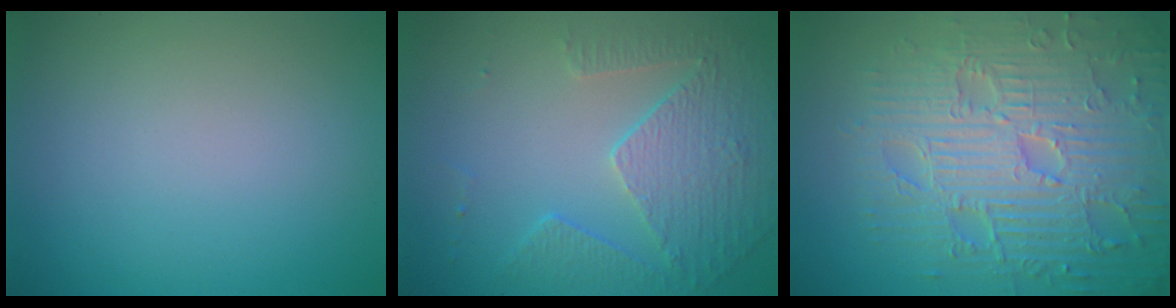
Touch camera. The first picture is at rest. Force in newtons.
{"total": 5.3, "press": 3.8, "slide": 3.7}
{"total": 9.3, "press": 6.8, "slide": 6.3}